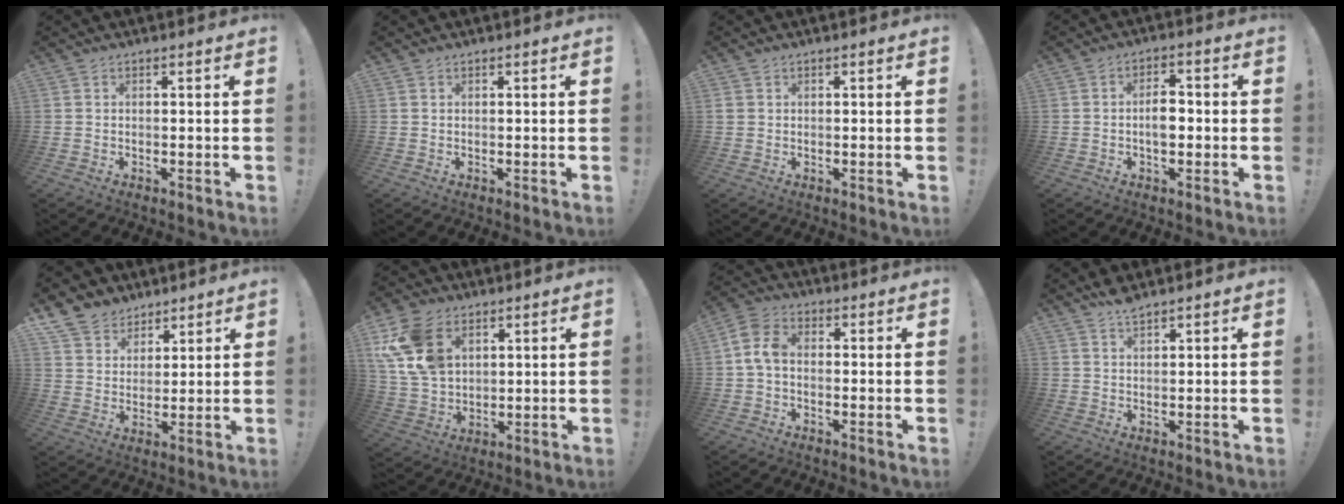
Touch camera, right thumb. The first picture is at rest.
{"total": 0.0}
{"total": 1.2, "force": [0.6, 1.0, 0.2], "torque": [-0.003, 0.003, 0.011]}
{"total": 6.1, "force": [-0.8, 3.8, 4.8], "torque": [-0.070, 0.007, -0.019]}
{"total": 8.4, "force": [6.4, 5.5, 0.7], "torque": [-0.026, -0.052, 0.128]}
{"total": 16.0, "force": [7.0, 11.1, 9.1], "torque": [-0.178, -0.025, 0.139]}
{"total": 7.1, "force": [-0.3, 4.5, 5.4], "torque": [-0.115, 0.011, -0.002]}
{"total": 3.4, "force": [3.0, 0.8, 1.6], "torque": [-0.020, -0.020, 0.051]}